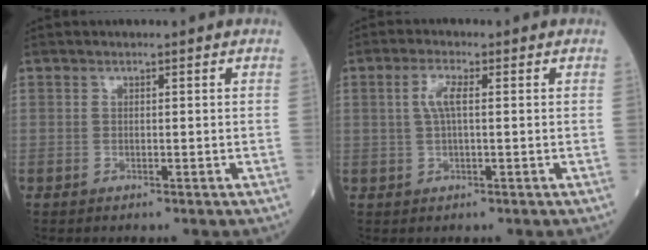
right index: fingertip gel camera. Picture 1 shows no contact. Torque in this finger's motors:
{"motor_torque": [0.42, 0.11, 0.31, 0.08]}